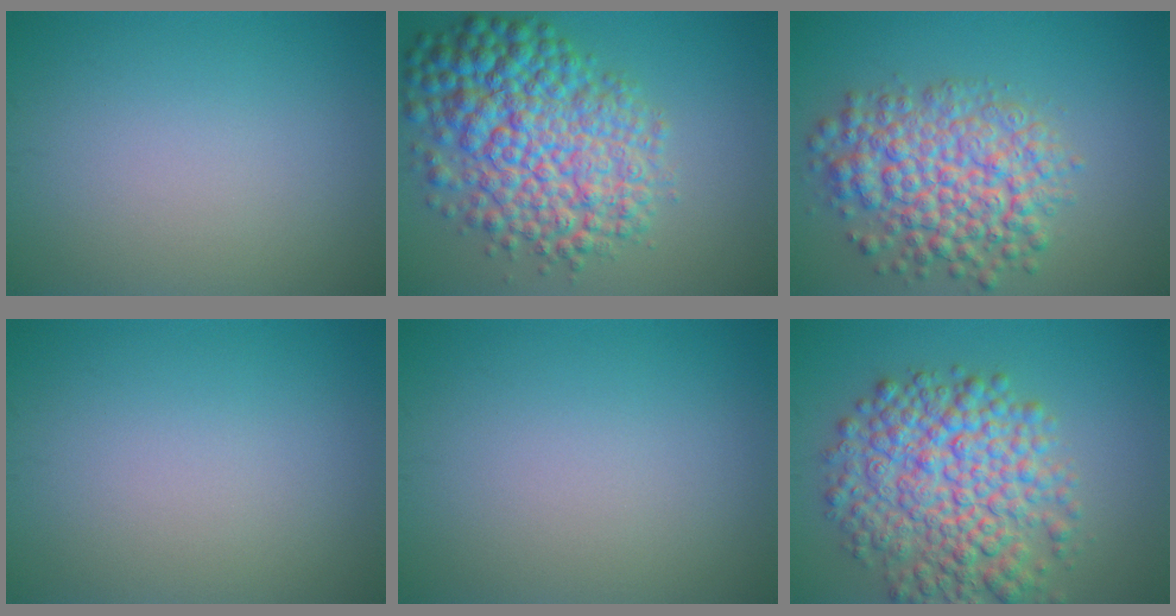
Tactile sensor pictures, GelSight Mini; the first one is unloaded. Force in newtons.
{"total": 10.3, "press": 10.3, "slide": 0.2}
{"total": 7.5, "press": 7.5, "slide": 0.3}
{"total": 0.0}
{"total": 0.0}
{"total": 9.1, "press": 9.1, "slide": 0.3}